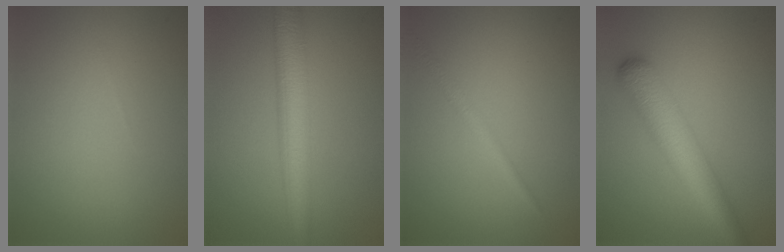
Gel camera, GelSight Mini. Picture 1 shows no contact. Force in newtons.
{"total": 5.5, "press": 5.5, "slide": 0.1}
{"total": 1.5, "press": 1.5, "slide": 0.0}
{"total": 6.3, "press": 6.3, "slide": 0.2}